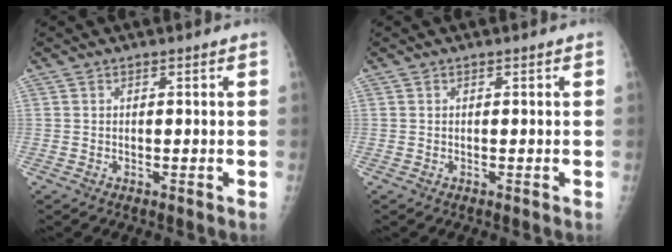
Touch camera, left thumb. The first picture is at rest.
{"total": 0.0}